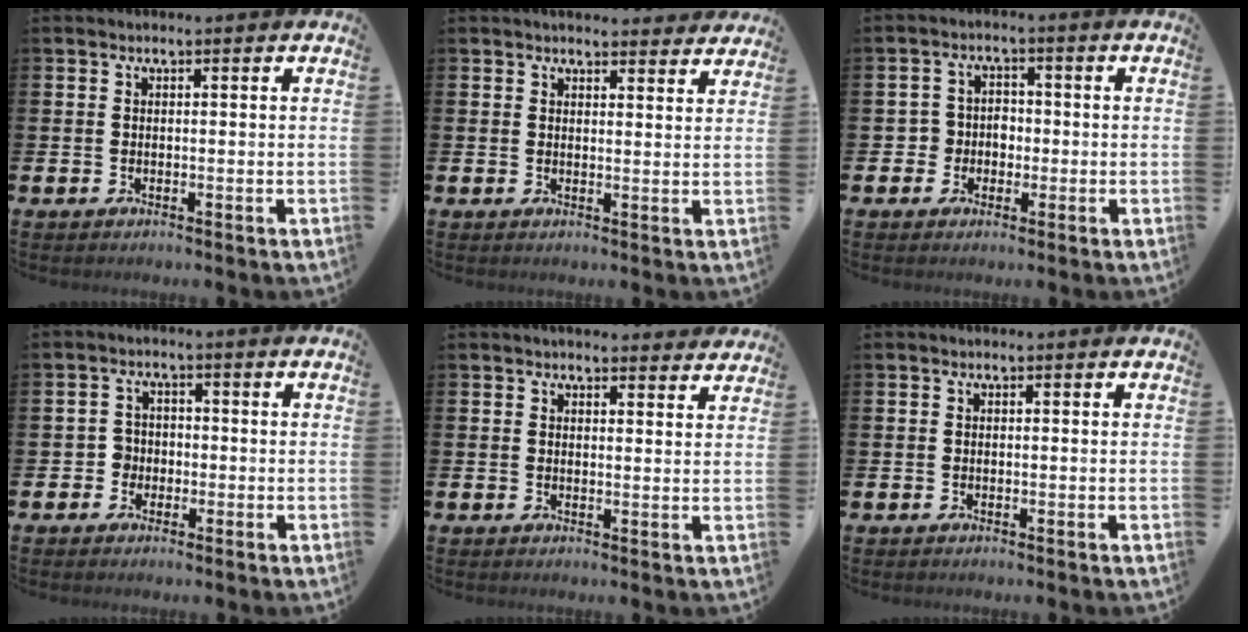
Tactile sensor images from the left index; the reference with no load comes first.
{"total": 3.3, "force": [3.2, 0.6, 0.2], "torque": [0.002, -0.019, 0.057]}
{"total": 3.3, "force": [-1.1, 3.1, 0.5], "torque": [-0.022, 0.008, -0.028]}
{"total": 2.6, "force": [-1.1, 2.3, 0.3], "torque": [-0.021, 0.009, -0.027]}
{"total": 2.9, "force": [2.9, 0.4, 0.1], "torque": [0.003, -0.017, 0.050]}
{"total": 0.0}